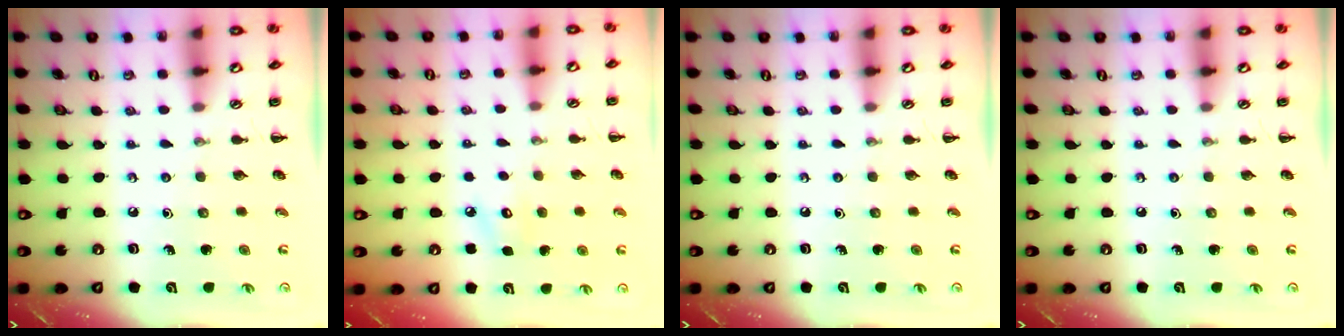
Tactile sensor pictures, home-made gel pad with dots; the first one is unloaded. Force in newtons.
{"total": 5.1, "press": 5.0, "slide": 1.3}
{"total": 0.0}
{"total": 0.0}